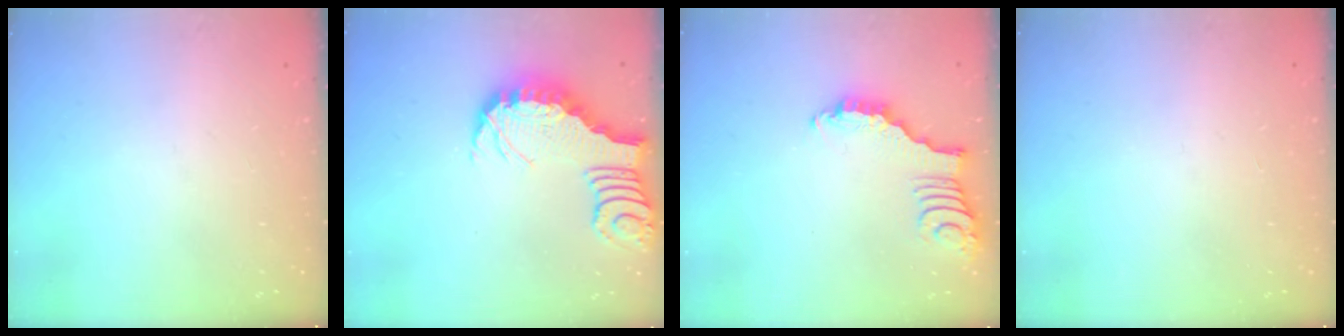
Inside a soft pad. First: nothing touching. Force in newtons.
{"total": 3.0, "press": 3.0, "slide": 0.6}
{"total": 2.9, "press": 2.9, "slide": 0.4}
{"total": 1.4, "press": 1.4, "slide": 0.1}